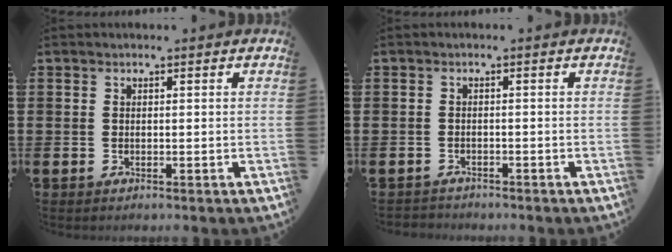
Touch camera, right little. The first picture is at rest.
{"total": 1.0, "force": [-0.9, 0.2, -0.2], "torque": [0.001, 0.002, -0.021]}